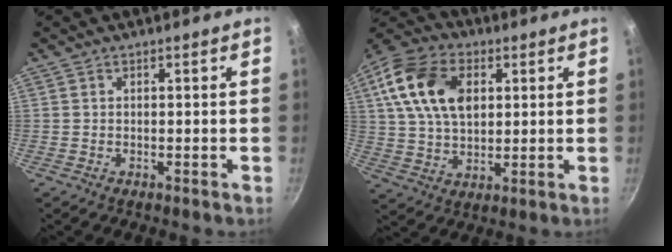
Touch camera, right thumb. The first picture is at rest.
{"total": 16.5, "force": [4.6, 10.8, 11.6], "torque": [-0.198, 0.004, 0.076]}